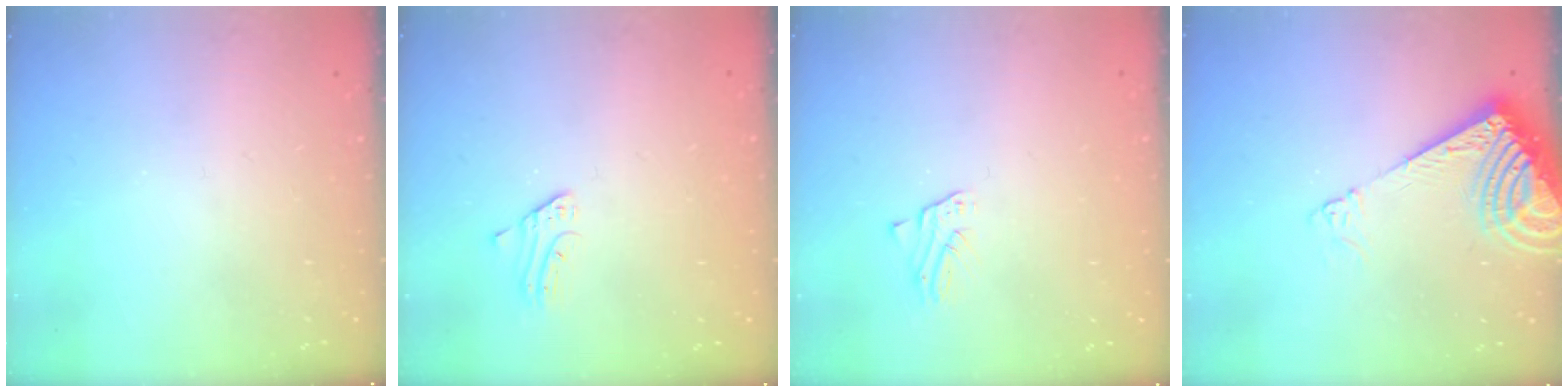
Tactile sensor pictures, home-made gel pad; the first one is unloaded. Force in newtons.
{"total": 2.3, "press": 2.3, "slide": 0.2}
{"total": 1.6, "press": 1.6, "slide": 0.2}
{"total": 10.1, "press": 9.9, "slide": 1.6}